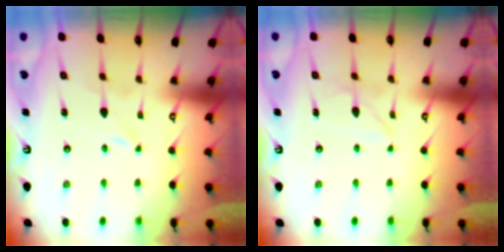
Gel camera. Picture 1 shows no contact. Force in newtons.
{"total": 3.5, "press": 3.5, "slide": 0.4}